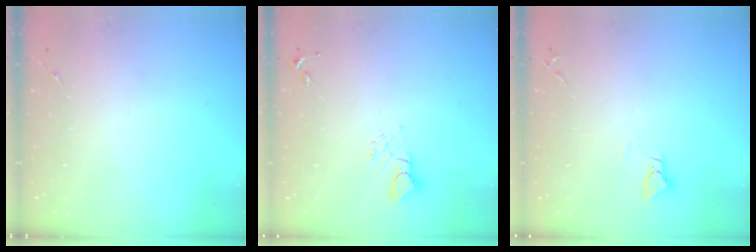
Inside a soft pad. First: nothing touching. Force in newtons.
{"total": 3.8, "press": 3.8, "slide": 0.3}
{"total": 2.9, "press": 2.9, "slide": 0.3}